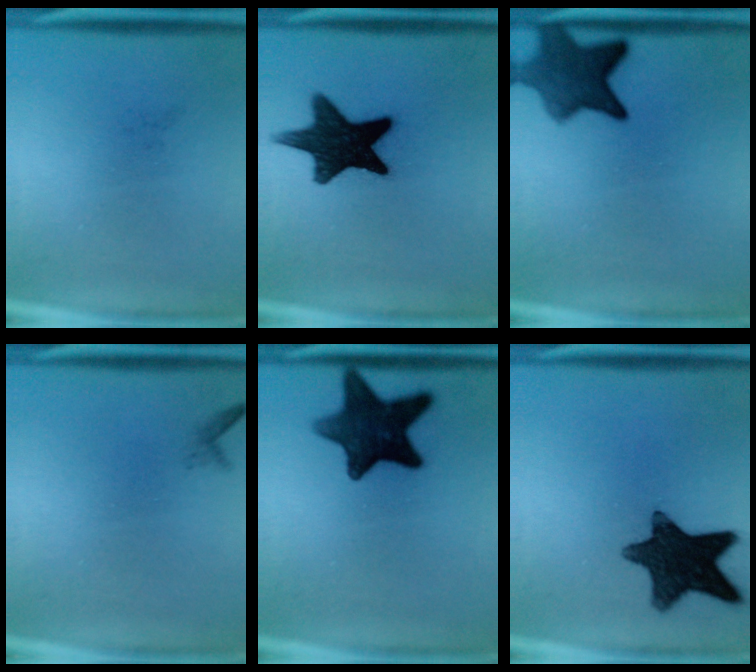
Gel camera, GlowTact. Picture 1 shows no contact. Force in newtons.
{"total": 15.5}
{"total": 8.5}
{"total": 0.6}
{"total": 13.3}
{"total": 13.7}